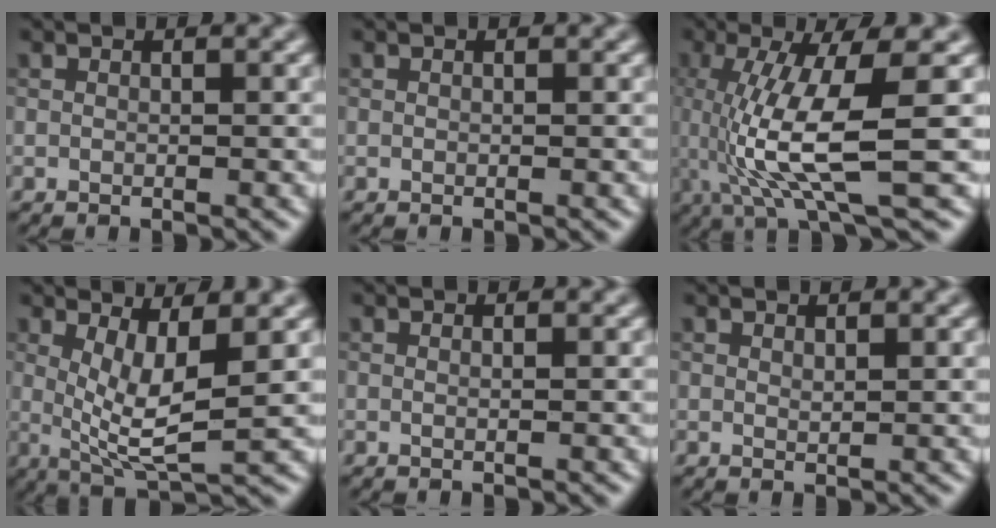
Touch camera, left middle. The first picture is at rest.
{"total": 0.0}
{"total": 8.7, "force": [-0.7, 1.9, 8.4], "torque": [-0.155, -0.010, -0.006]}
{"total": 5.8, "force": [1.0, 1.6, 5.5], "torque": [-0.100, -0.013, 0.023]}
{"total": 0.5, "force": [0.1, 0.3, 0.4], "torque": [-0.003, -0.001, -0.004]}
{"total": 0.6, "force": [0.5, 0.1, 0.3], "torque": [-0.007, -0.002, 0.010]}